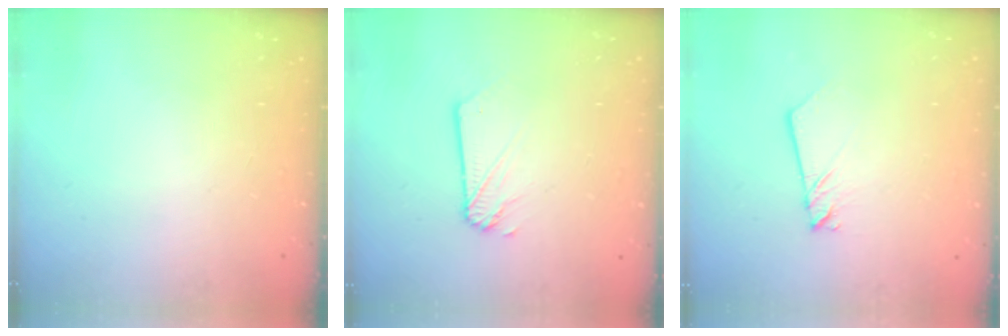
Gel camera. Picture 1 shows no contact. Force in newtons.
{"total": 1.9, "press": 1.9, "slide": 0.3}
{"total": 2.5, "press": 2.5, "slide": 0.1}